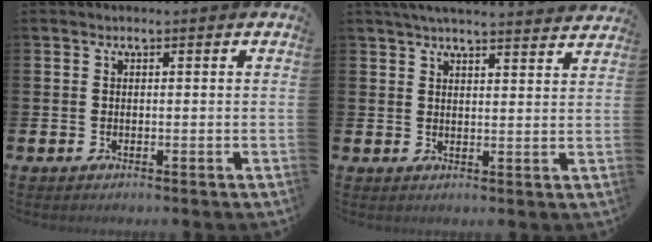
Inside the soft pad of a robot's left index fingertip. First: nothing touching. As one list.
[{"total": 4.4, "force": [4.3, -0.1, 1.1], "torque": [-0.026, -0.020, 0.077]}]